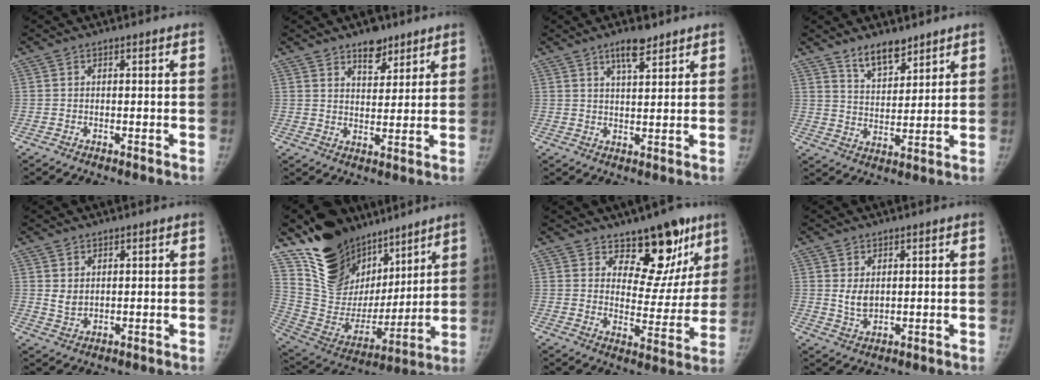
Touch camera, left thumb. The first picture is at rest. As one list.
[{"total": 6.2, "force": [4.5, 3.3, 2.9], "torque": [-0.016, -0.029, 0.073]}, {"total": 5.5, "force": [3.9, 1.7, 3.5], "torque": [-0.047, -0.024, 0.065]}, {"total": 7.7, "force": [5.9, 3.4, 3.6], "torque": [-0.033, -0.047, 0.106]}, {"total": 2.9, "force": [1.4, 2.2, 1.4], "torque": [-0.016, -0.015, 0.033]}, {"total": 25.5, "force": [17.2, 15.0, 11.4], "torque": [-0.152, -0.067, 0.308]}, {"total": 14.5, "force": [9.6, 7.8, 7.5], "torque": [-0.027, -0.059, 0.142]}, {"total": 3.9, "force": [1.2, 2.7, 2.5], "torque": [-0.033, -0.015, 0.030]}]